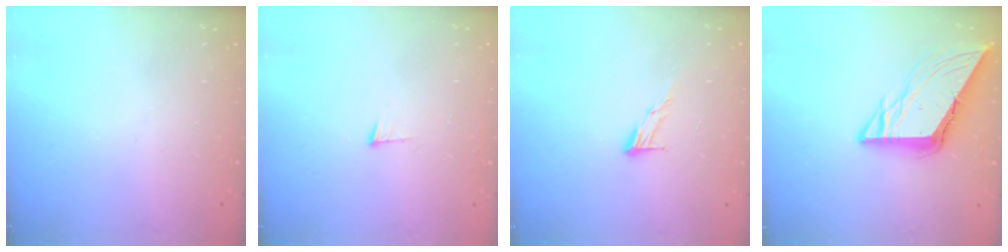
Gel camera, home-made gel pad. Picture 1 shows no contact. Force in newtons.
{"total": 3.6, "press": 3.5, "slide": 0.5}
{"total": 7.2, "press": 7.2, "slide": 0.6}
{"total": 10.7, "press": 10.6, "slide": 1.3}